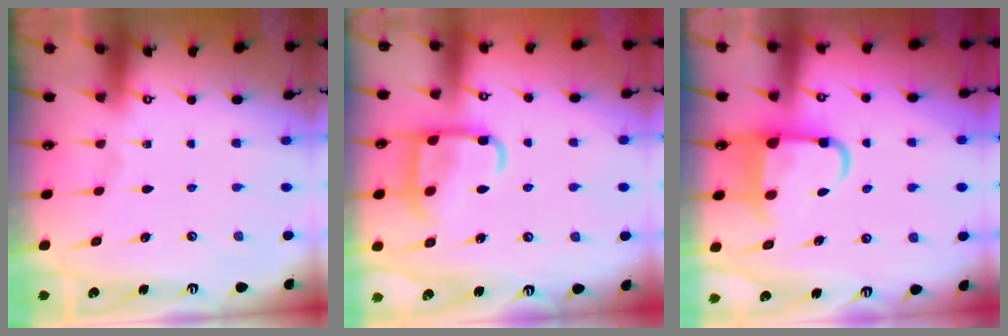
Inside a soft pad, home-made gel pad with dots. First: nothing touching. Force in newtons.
{"total": 12.6, "press": 12.6, "slide": 0.9}
{"total": 8.8, "press": 8.6, "slide": 1.6}